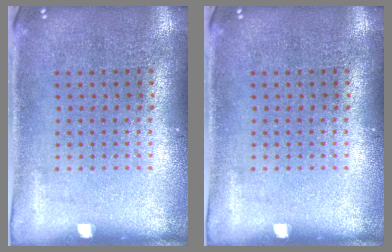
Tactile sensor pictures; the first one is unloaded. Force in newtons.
{"total": 0.0}